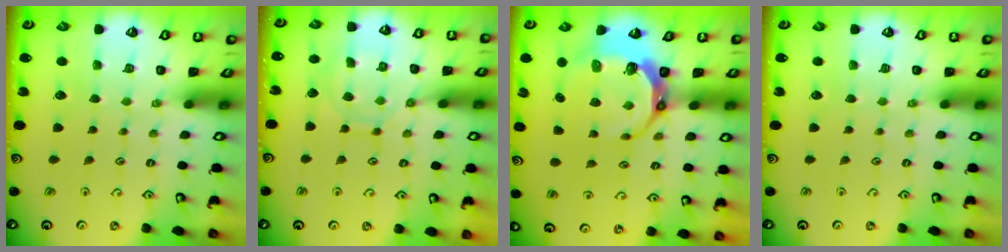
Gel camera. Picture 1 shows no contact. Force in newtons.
{"total": 10.2, "press": 10.2, "slide": 0.9}
{"total": 9.6, "press": 8.7, "slide": 4.0}
{"total": 0.0}